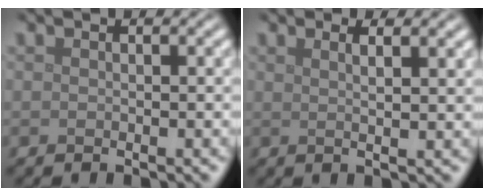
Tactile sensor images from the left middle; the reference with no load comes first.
{"total": 3.0, "force": [1.5, 1.1, 2.3], "torque": [-0.018, 0.005, 0.001]}